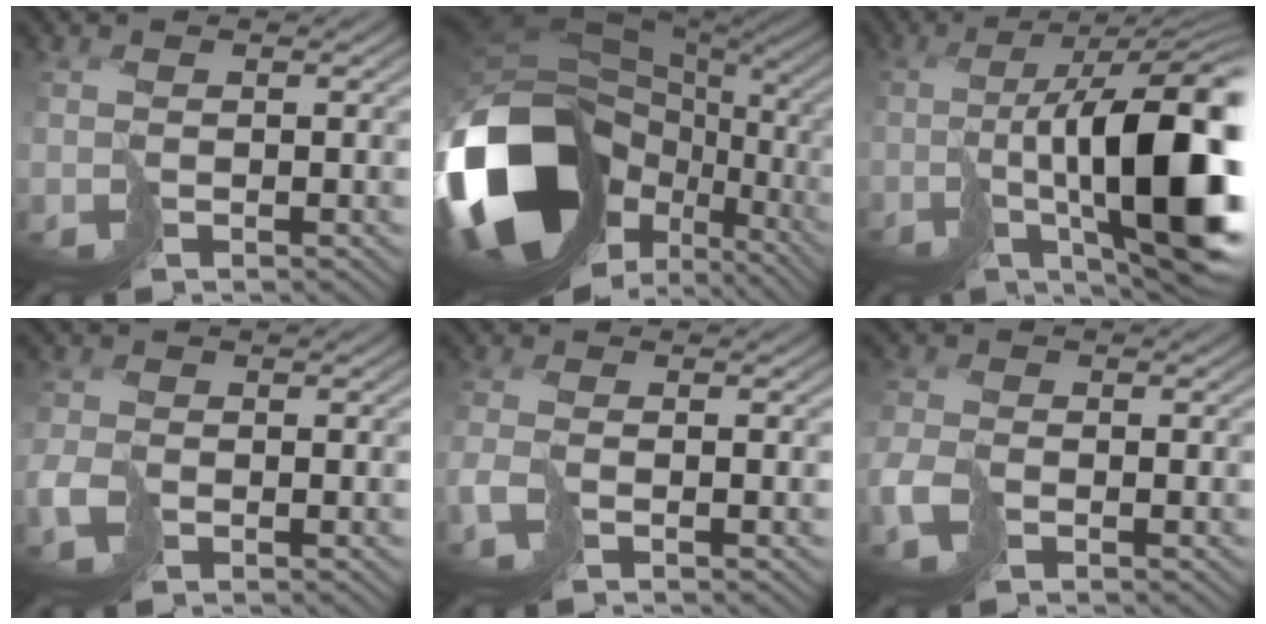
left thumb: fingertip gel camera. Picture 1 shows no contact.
{"total": 20.4, "force": [-5.5, 14.6, 13.2], "torque": [-0.325, -0.051, -0.063]}
{"total": 18.2, "force": [-3.8, 5.9, 16.8], "torque": [-0.257, -0.022, -0.050]}
{"total": 2.7, "force": [-0.9, 2.1, 1.5], "torque": [-0.039, -0.009, -0.020]}
{"total": 3.2, "force": [-1.6, 1.3, 2.5], "torque": [-0.064, -0.012, -0.038]}
{"total": 3.6, "force": [-1.5, 2.4, 2.1], "torque": [-0.059, -0.012, -0.036]}